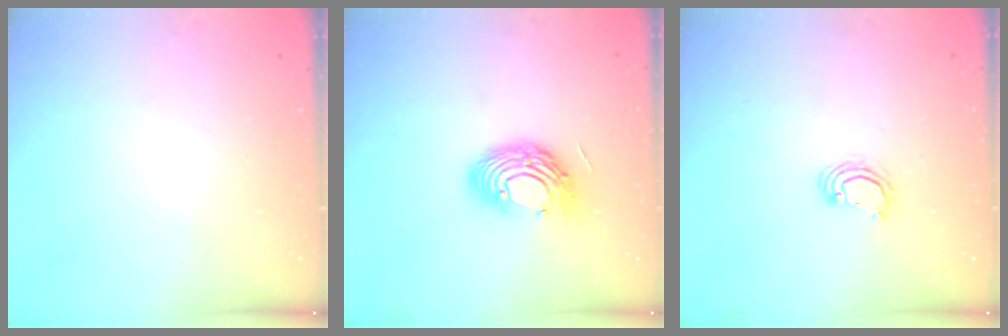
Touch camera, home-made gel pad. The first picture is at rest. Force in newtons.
{"total": 13.0, "press": 12.9, "slide": 1.0}
{"total": 2.8, "press": 2.8, "slide": 0.2}